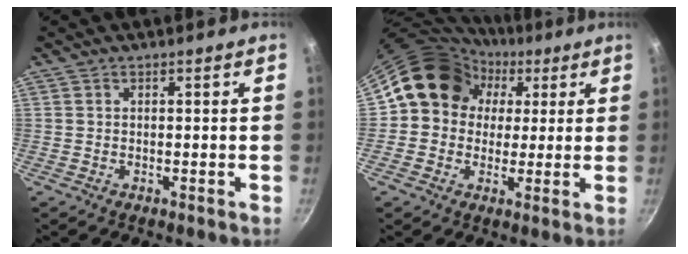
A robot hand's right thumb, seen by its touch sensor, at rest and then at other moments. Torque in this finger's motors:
{"motor_torque": [1.53, 2.55, 0.64, -0.60, 0.06]}